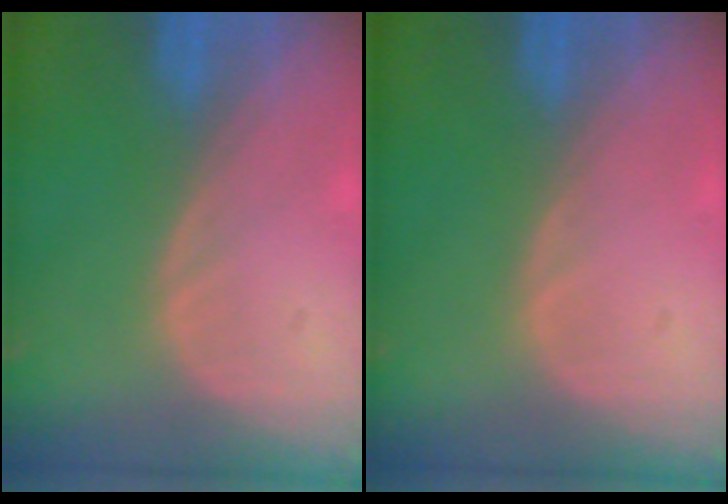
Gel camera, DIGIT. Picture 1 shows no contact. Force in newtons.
{"total": 0.0}